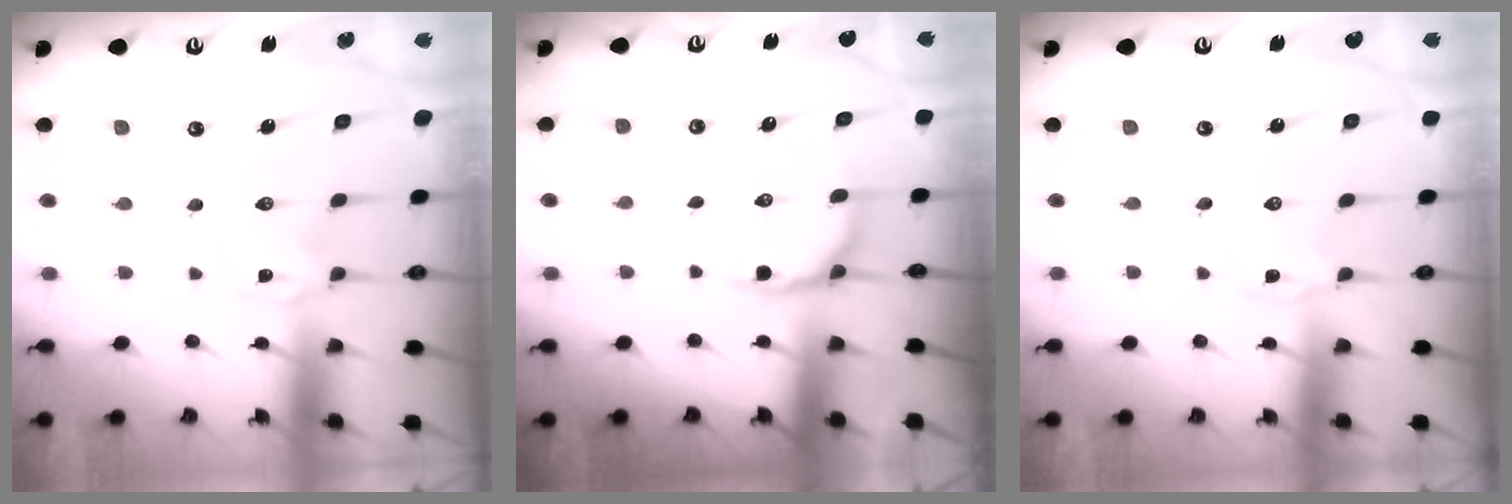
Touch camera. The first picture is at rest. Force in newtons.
{"total": 6.3, "press": 5.7, "slide": 2.7}
{"total": 1.8, "press": 1.8, "slide": 0.3}